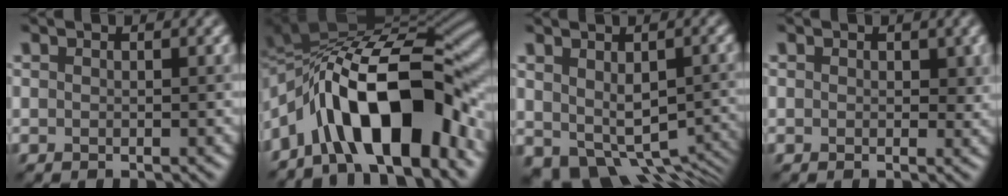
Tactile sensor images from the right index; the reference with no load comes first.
{"total": 14.4, "force": [-5.1, 5.5, 12.3], "torque": [-0.178, 0.018, -0.084]}
{"total": 7.3, "force": [-1.9, 4.7, 5.3], "torque": [-0.085, -0.040, -0.007]}
{"total": 1.5, "force": [0.4, 1.1, 0.9], "torque": [-0.008, -0.003, 0.003]}